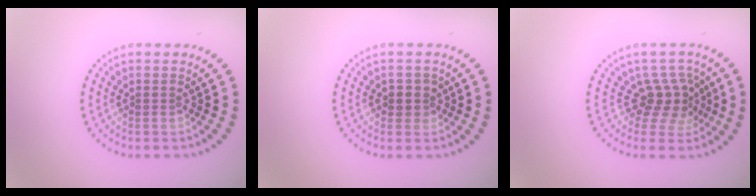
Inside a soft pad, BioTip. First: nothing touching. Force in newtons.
{"total": 1.5, "press": 1.3, "slide": 0.6}
{"total": 3.0, "press": 2.0, "slide": 2.2}